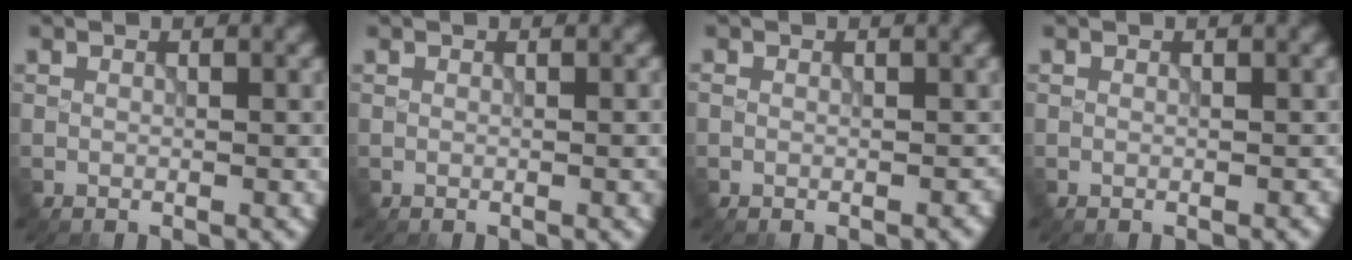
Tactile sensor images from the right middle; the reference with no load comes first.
{"total": 0.5, "force": [-0.1, 0.1, 0.5], "torque": [-0.008, 0.000, 0.000]}
{"total": 1.7, "force": [-0.3, 1.4, 0.8], "torque": [-0.011, -0.006, -0.007]}
{"total": 0.5, "force": [-0.1, 0.4, 0.3], "torque": [-0.008, -0.004, 0.000]}